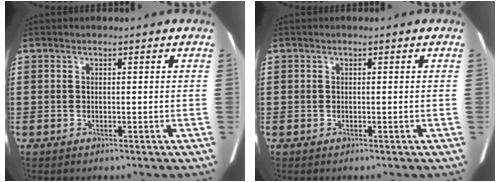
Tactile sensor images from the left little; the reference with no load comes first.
{"total": 0.0}